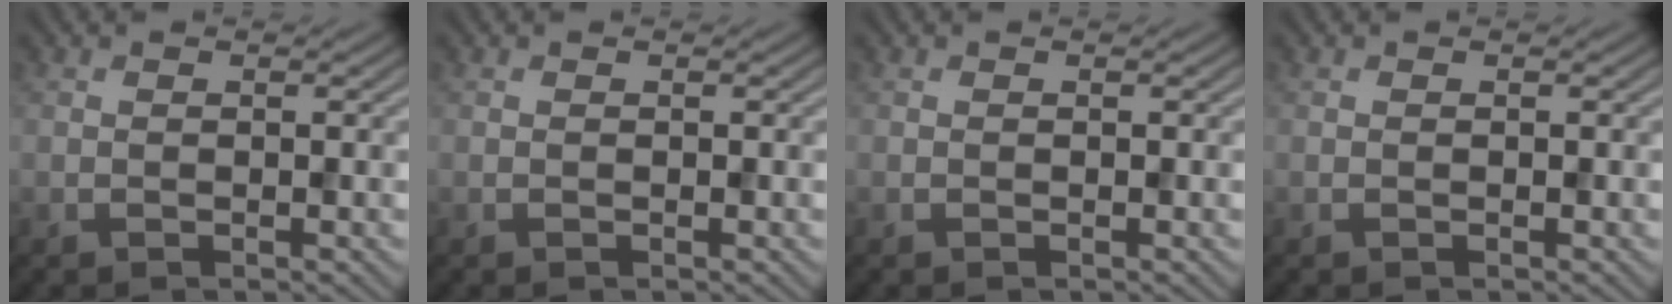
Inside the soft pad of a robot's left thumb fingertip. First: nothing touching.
{"total": 0.0}
{"total": 0.0}
{"total": 0.0}